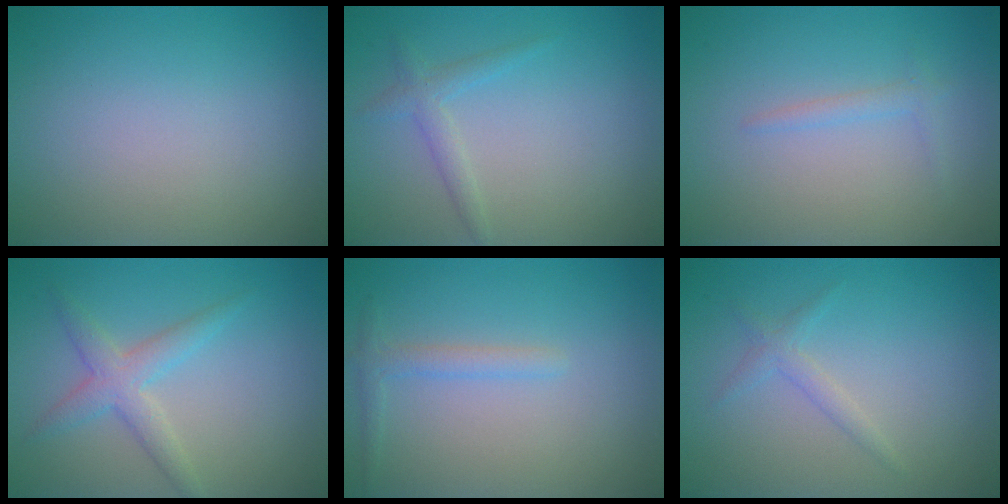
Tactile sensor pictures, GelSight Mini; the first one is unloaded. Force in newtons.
{"total": 1.6, "press": 1.6, "slide": 0.1}
{"total": 1.0, "press": 1.0, "slide": 0.1}
{"total": 2.8, "press": 2.8, "slide": 0.0}
{"total": 1.4, "press": 1.4, "slide": 0.1}
{"total": 1.4, "press": 1.4, "slide": 0.1}